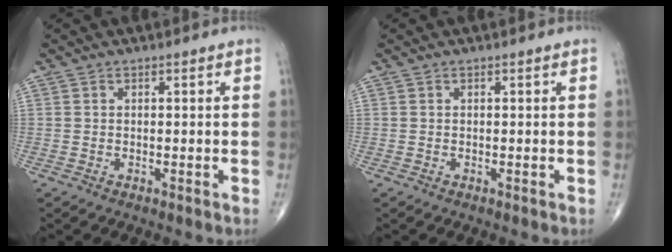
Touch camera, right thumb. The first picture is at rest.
{"total": 0.0}